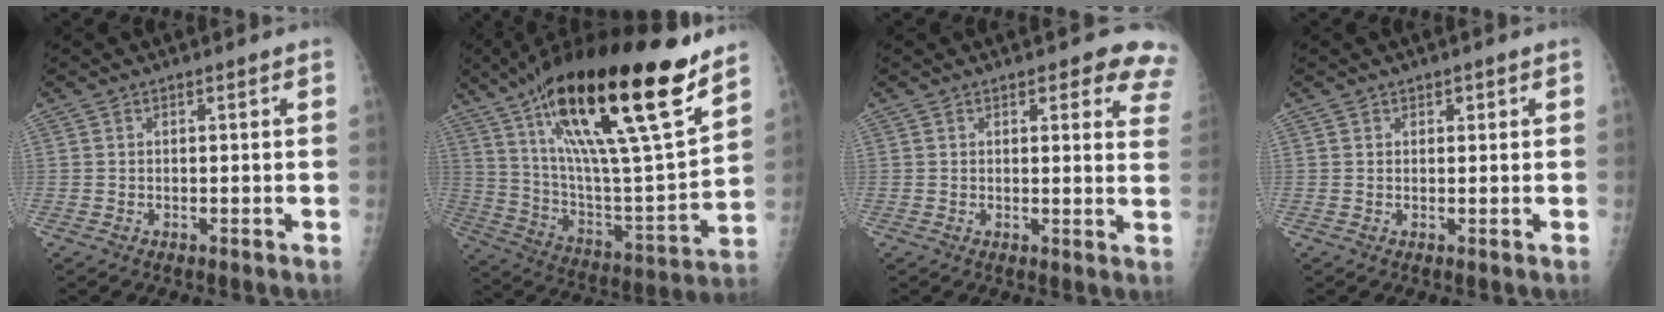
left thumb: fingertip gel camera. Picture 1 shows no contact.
{"total": 32.3, "force": [18.5, 7.4, 25.5], "torque": [-0.419, -0.047, 0.312]}
{"total": 8.9, "force": [6.3, 3.3, 5.3], "torque": [-0.017, -0.025, 0.051]}
{"total": 0.9, "force": [0.4, 0.8, 0.2], "torque": [0.015, 0.000, 0.001]}